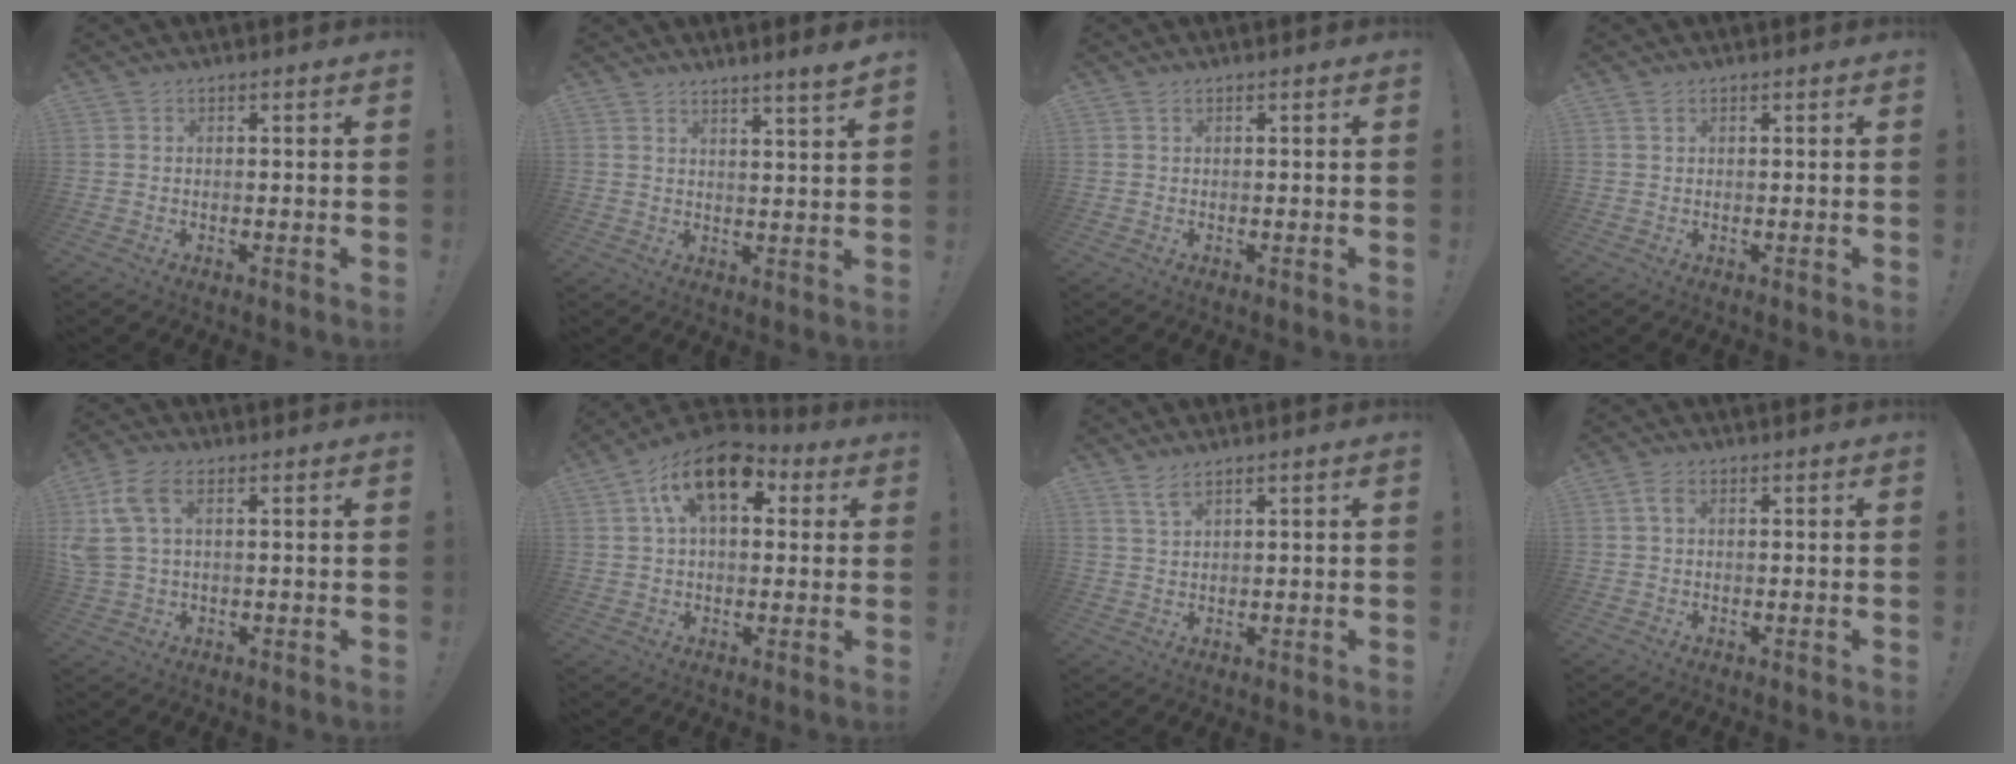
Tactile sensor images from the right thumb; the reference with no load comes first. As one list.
[{"total": 4.5, "force": [3.6, -0.6, 2.5], "torque": [-0.032, -0.027, 0.058]}, {"total": 0.0}, {"total": 1.1, "force": [0.7, 0.4, 0.8], "torque": [-0.009, -0.001, 0.011]}, {"total": 10.0, "force": [2.7, 5.7, 7.7], "torque": [-0.160, -0.005, 0.055]}, {"total": 15.4, "force": [6.3, 8.5, 11.2], "torque": [-0.177, -0.014, 0.113]}, {"total": 3.0, "force": [2.3, 0.5, 2.0], "torque": [-0.038, -0.008, 0.039]}, {"total": 2.4, "force": [0.5, 1.2, 1.9], "torque": [-0.038, 0.006, 0.009]}]